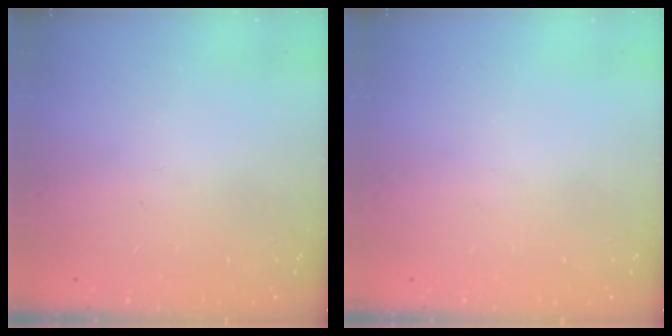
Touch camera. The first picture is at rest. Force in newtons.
{"total": 0.0}